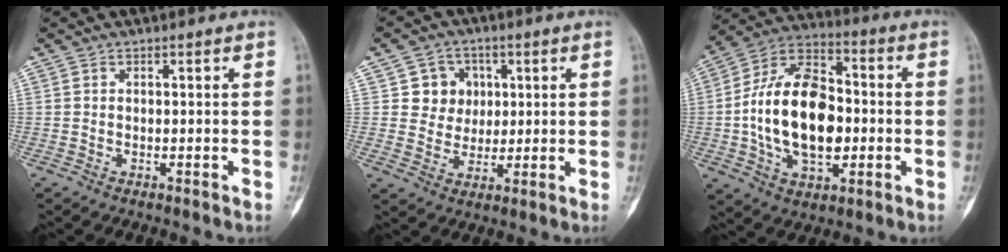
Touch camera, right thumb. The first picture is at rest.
{"total": 7.1, "force": [1.9, 6.7, 1.6], "torque": [0.017, 0.002, 0.030]}
{"total": 20.7, "force": [-1.5, 12.4, 16.5], "torque": [-0.270, 0.025, -0.025]}